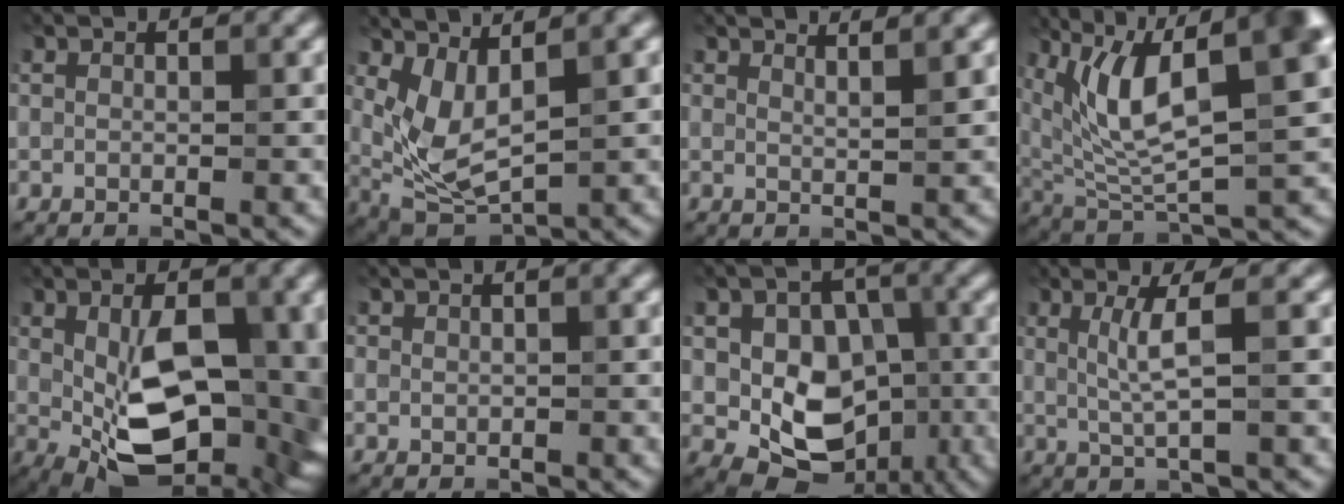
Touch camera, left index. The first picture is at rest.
{"total": 4.0, "force": [1.1, 1.5, 3.6], "torque": [-0.092, -0.014, 0.028]}
{"total": 2.0, "force": [2.0, 0.2, 0.4], "torque": [0.016, 0.015, 0.004]}
{"total": 11.1, "force": [3.6, 4.4, 9.5], "torque": [-0.159, -0.003, 0.066]}
{"total": 12.5, "force": [-0.9, 6.8, 10.4], "torque": [-0.154, -0.038, 0.007]}
{"total": 0.6, "force": [0.0, -0.2, -0.6], "torque": [0.013, -0.001, 0.001]}
{"total": 7.8, "force": [-1.8, 6.1, 4.6], "torque": [-0.049, -0.008, -0.030]}
{"total": 2.2, "force": [0.3, -0.1, 2.1], "torque": [-0.041, -0.004, 0.009]}